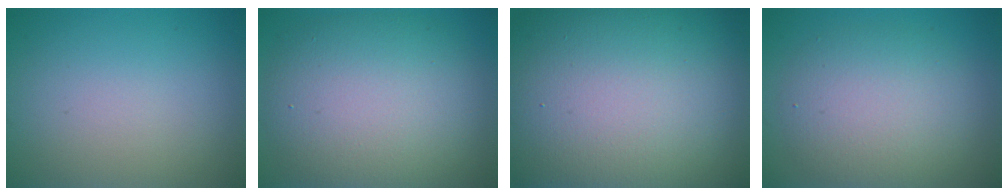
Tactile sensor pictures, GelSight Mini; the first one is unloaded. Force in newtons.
{"total": 10.0, "press": 10.0, "slide": 0.1}
{"total": 23.2, "press": 23.2, "slide": 1.1}
{"total": 5.6, "press": 5.6, "slide": 0.5}